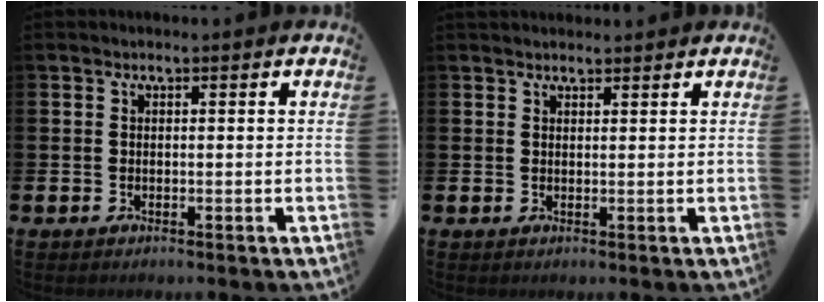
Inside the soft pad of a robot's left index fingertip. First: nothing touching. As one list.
[{"total": 1.5, "force": [1.5, 0.4, 0.2], "torque": [0.009, -0.004, 0.024]}]